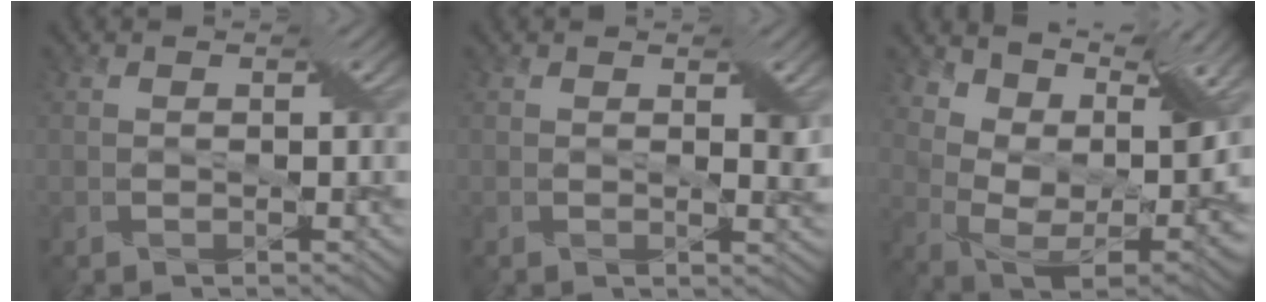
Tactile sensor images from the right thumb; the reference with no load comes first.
{"total": 1.5, "force": [0.6, 0.4, 1.3], "torque": [-0.018, -0.002, 0.011]}
{"total": 12.9, "force": [9.0, 4.9, 7.9], "torque": [-0.170, 0.004, 0.140]}